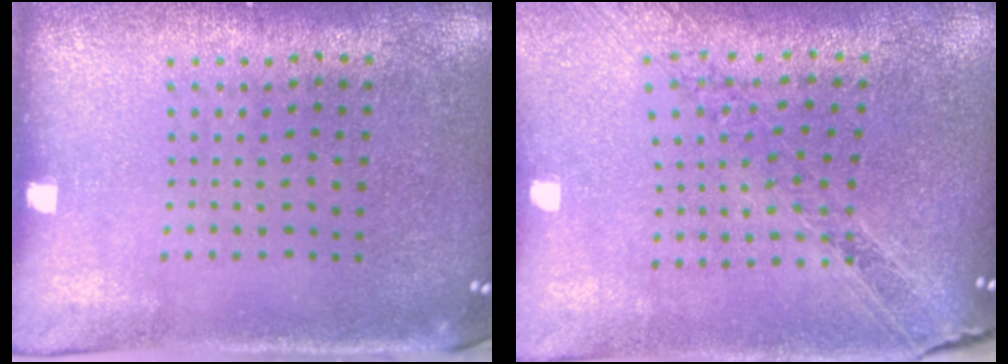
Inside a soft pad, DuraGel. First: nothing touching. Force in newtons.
{"total": 1.2, "press": 1.2, "slide": 0.1}